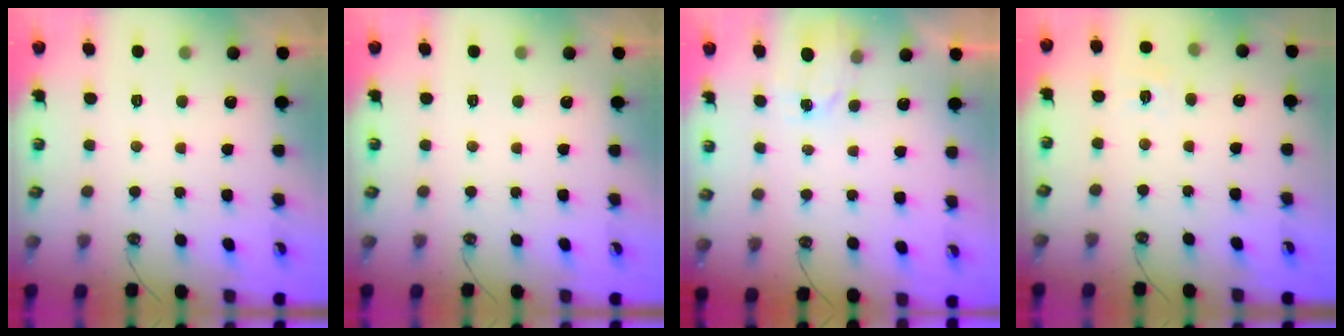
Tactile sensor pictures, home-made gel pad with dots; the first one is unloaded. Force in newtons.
{"total": 0.0}
{"total": 1.7, "press": 1.6, "slide": 0.2}
{"total": 5.1, "press": 5.0, "slide": 0.7}